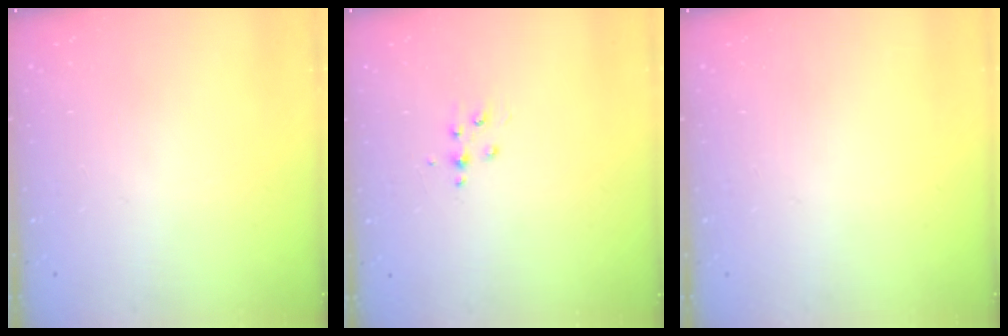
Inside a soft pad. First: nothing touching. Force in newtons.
{"total": 4.3, "press": 4.3, "slide": 0.5}
{"total": 0.0}